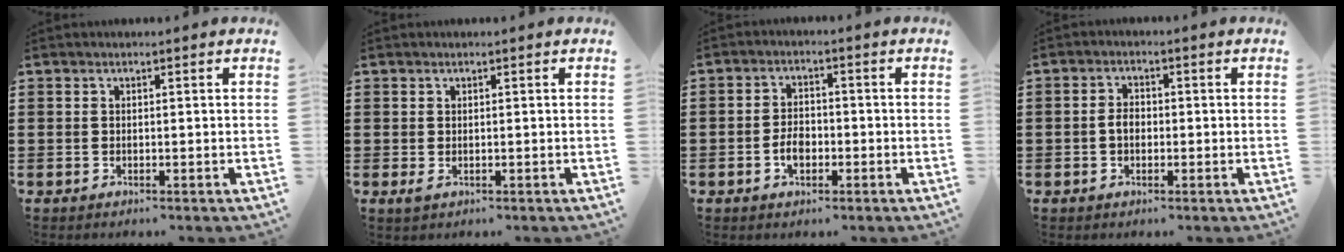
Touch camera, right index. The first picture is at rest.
{"total": 0.6, "force": [-0.1, 0.2, 0.5], "torque": [-0.011, -0.001, -0.003]}
{"total": 3.4, "force": [-1.2, 2.1, 2.4], "torque": [-0.053, 0.003, -0.025]}
{"total": 2.4, "force": [-0.4, 1.5, 1.7], "torque": [-0.035, 0.006, -0.009]}